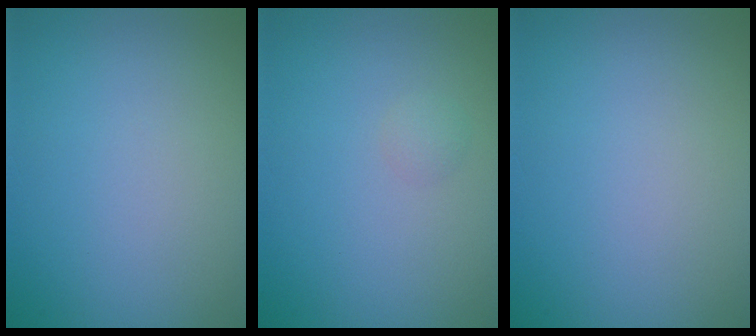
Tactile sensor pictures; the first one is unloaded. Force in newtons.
{"total": 0.7, "press": 0.7, "slide": 0.0}
{"total": 0.0}